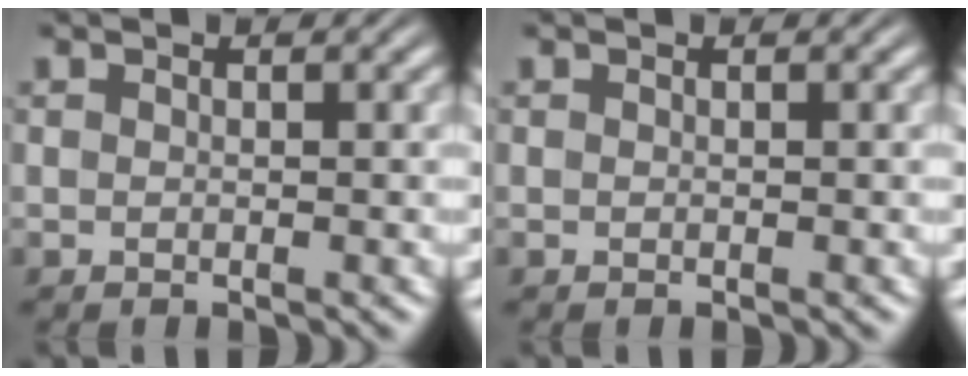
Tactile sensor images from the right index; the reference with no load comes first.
{"total": 0.0}